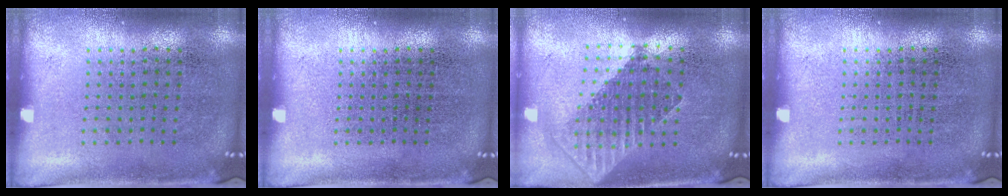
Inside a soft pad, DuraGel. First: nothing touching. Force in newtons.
{"total": 0.0}
{"total": 1.8, "press": 1.4, "slide": 1.1}
{"total": 0.0}